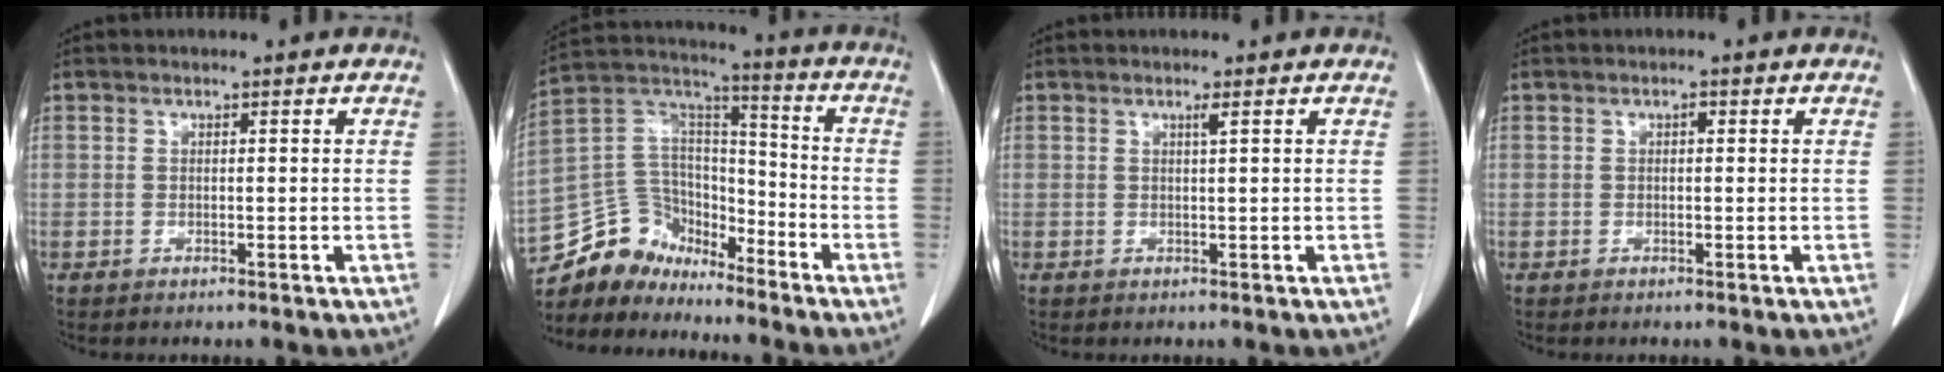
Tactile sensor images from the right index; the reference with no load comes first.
{"total": 12.5, "force": [-10.8, 6.0, 2.2], "torque": [-0.051, 0.060, -0.203]}
{"total": 0.8, "force": [0.4, -0.2, 0.6], "torque": [-0.019, -0.003, 0.011]}
{"total": 0.5, "force": [0.1, 0.3, 0.4], "torque": [-0.008, 0.002, 0.001]}